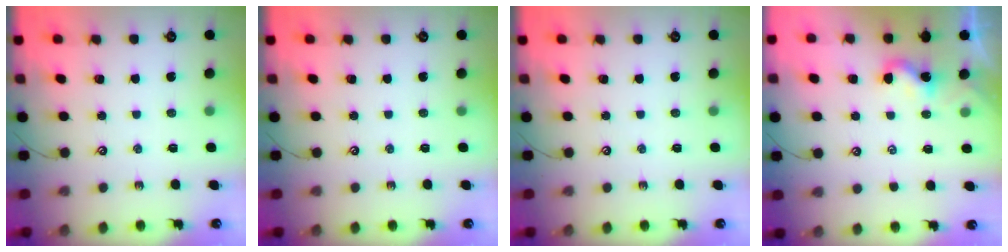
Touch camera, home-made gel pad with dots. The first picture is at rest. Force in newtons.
{"total": 0.0}
{"total": 0.0}
{"total": 1.1, "press": 1.1, "slide": 0.3}